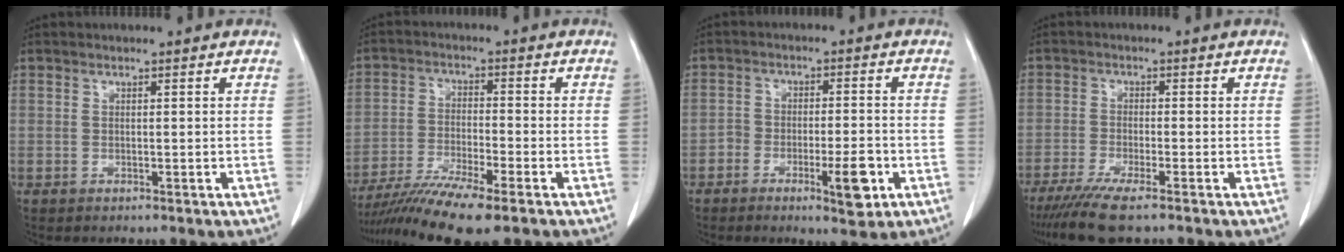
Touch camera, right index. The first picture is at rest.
{"total": 11.2, "force": [-8.7, 0.2, 7.1], "torque": [-0.126, -0.024, -0.146]}
{"total": 7.0, "force": [-3.2, 2.2, 5.8], "torque": [-0.089, 0.005, -0.044]}
{"total": 7.0, "force": [-5.3, 0.2, 4.6], "torque": [-0.079, -0.019, -0.091]}